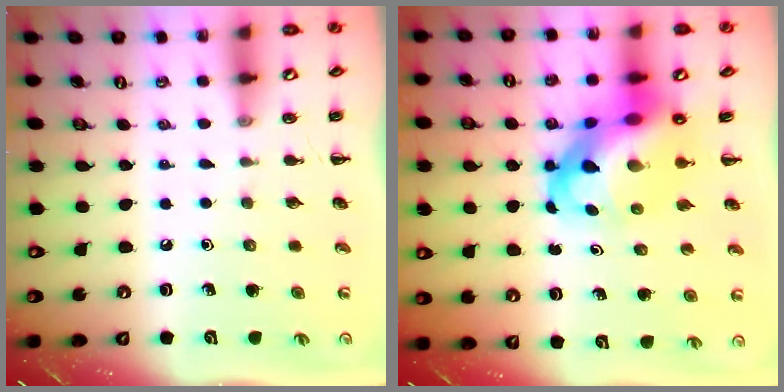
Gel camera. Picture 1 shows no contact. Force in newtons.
{"total": 15.4, "press": 14.8, "slide": 4.3}